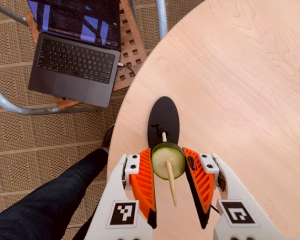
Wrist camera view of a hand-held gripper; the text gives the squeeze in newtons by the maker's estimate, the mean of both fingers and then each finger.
{"total": 9.5, "left": 8.7, "right": 10.3}